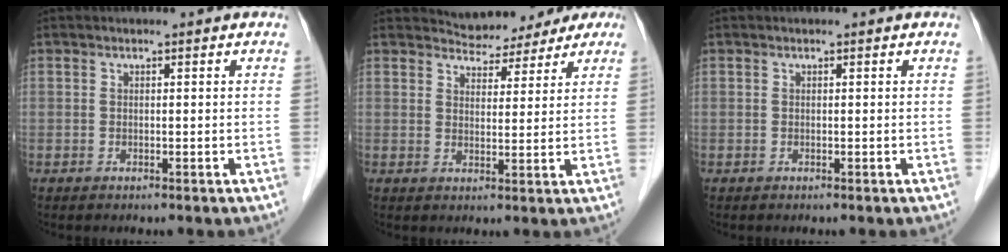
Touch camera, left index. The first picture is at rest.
{"total": 7.3, "force": [6.5, 3.3, 0.8], "torque": [-0.009, 0.012, 0.077]}
{"total": 0.0}